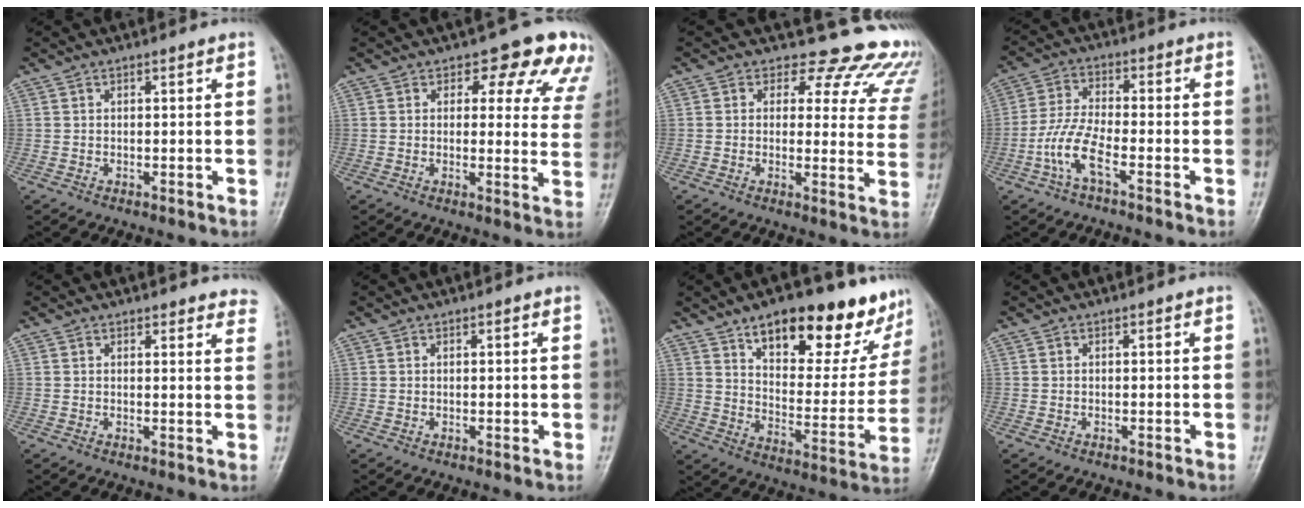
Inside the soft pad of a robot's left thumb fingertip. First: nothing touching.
{"total": 12.3, "force": [8.2, 6.4, 6.5], "torque": [-0.013, -0.030, 0.069]}
{"total": 15.9, "force": [13.7, 7.2, 3.7], "torque": [0.011, -0.095, 0.119]}
{"total": 7.4, "force": [-3.6, 2.2, 6.1], "torque": [-0.144, 0.022, -0.076]}
{"total": 6.4, "force": [6.0, 1.9, 1.3], "torque": [0.030, -0.021, 0.043]}
{"total": 0.6, "force": [-0.1, 0.3, 0.5], "torque": [0.001, 0.000, -0.002]}
{"total": 22.9, "force": [14.9, 9.0, 14.8], "torque": [-0.150, -0.058, 0.218]}
{"total": 0.0}